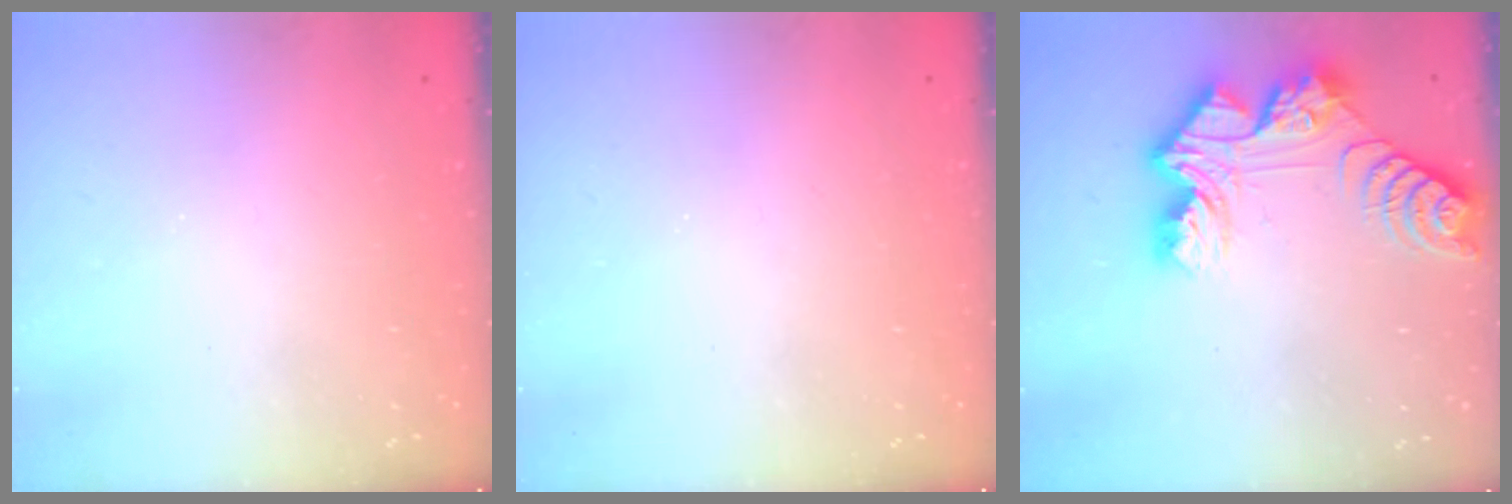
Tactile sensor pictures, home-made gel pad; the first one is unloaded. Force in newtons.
{"total": 0.0}
{"total": 13.7, "press": 13.7, "slide": 1.1}